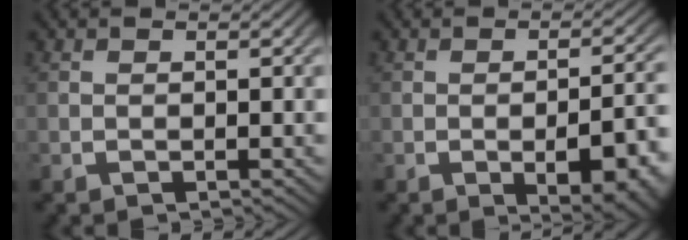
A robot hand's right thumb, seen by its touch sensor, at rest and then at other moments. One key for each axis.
{"total": 6.7, "fx": -1.9, "fy": 3.3, "fz": 5.5, "tx": -0.083, "ty": -0.014, "tz": -0.018}